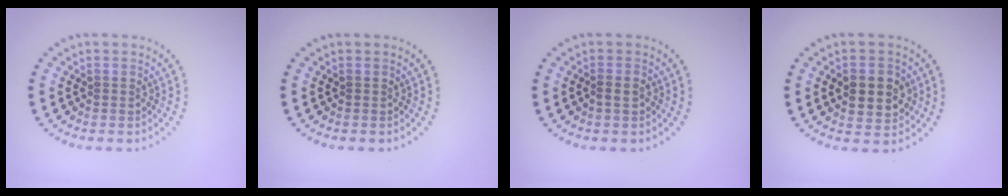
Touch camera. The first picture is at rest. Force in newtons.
{"total": 0.0}
{"total": 0.7, "press": 0.6, "slide": 0.3}
{"total": 4.3, "press": 4.3, "slide": 0.3}